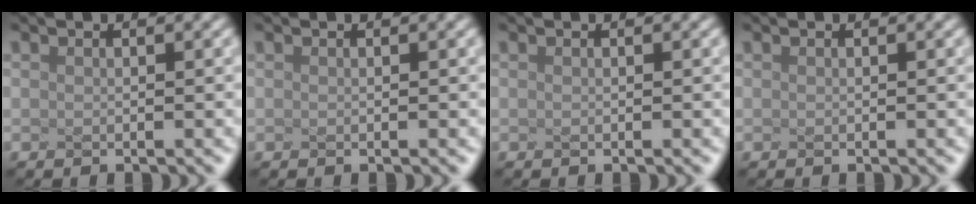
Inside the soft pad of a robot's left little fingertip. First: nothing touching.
{"total": 0.0}
{"total": 0.0}
{"total": 0.0}